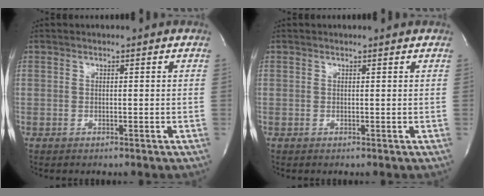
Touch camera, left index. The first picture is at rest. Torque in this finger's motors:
{"motor_torque": [0.31, -0.15, -0.05, -0.01]}